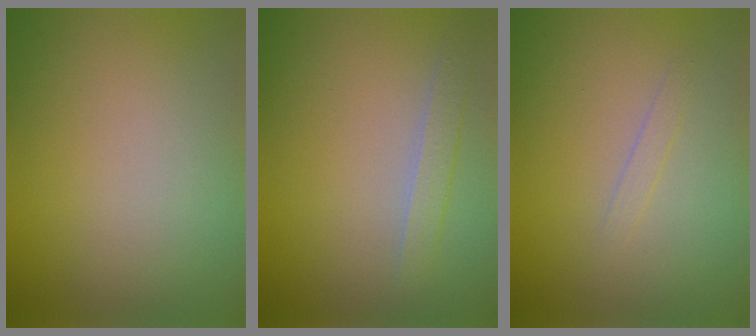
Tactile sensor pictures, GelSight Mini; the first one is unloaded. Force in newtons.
{"total": 1.6, "press": 1.6, "slide": 0.2}
{"total": 0.8, "press": 0.8, "slide": 0.1}